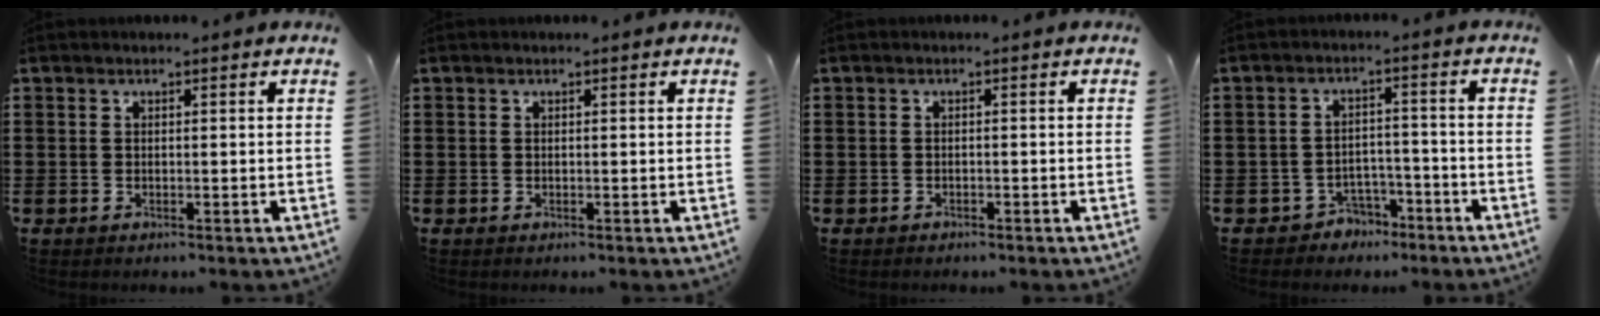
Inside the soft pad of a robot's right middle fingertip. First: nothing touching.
{"total": 0.0}
{"total": 0.9, "force": [-0.8, 0.5, -0.1], "torque": [0.001, 0.004, -0.018]}
{"total": 3.7, "force": [-3.4, 1.5, 0.2], "torque": [-0.012, 0.008, -0.072]}